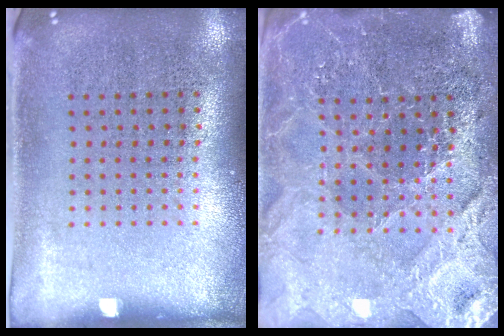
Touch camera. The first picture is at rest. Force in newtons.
{"total": 4.1, "press": 3.8, "slide": 1.4}